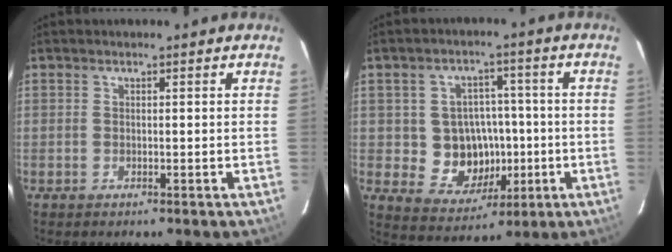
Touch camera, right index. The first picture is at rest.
{"total": 10.6, "force": [-1.3, 9.5, 4.5], "torque": [-0.098, 0.013, -0.001]}